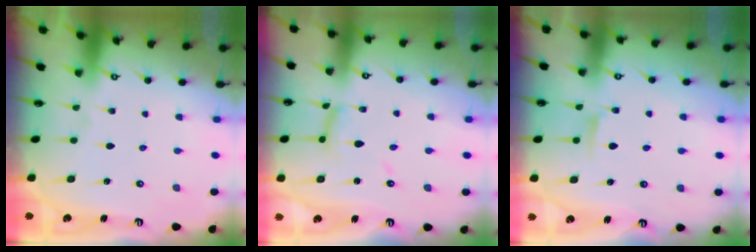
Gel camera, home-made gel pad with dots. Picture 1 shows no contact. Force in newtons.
{"total": 7.0, "press": 7.0, "slide": 0.3}
{"total": 5.7, "press": 5.6, "slide": 0.9}